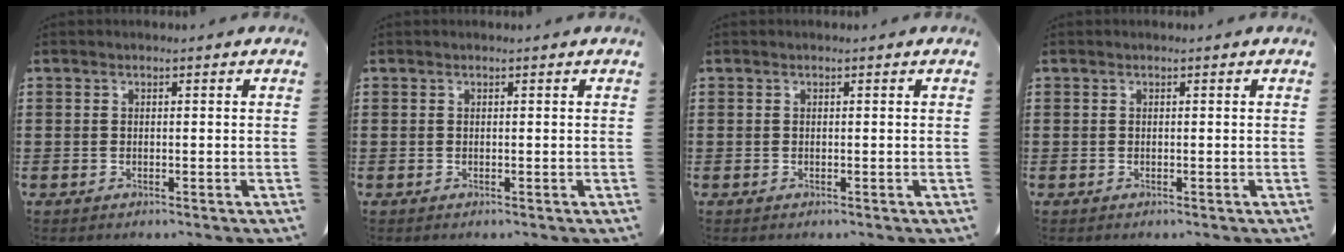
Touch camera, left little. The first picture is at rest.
{"total": 0.0}
{"total": 0.0}
{"total": 0.0}